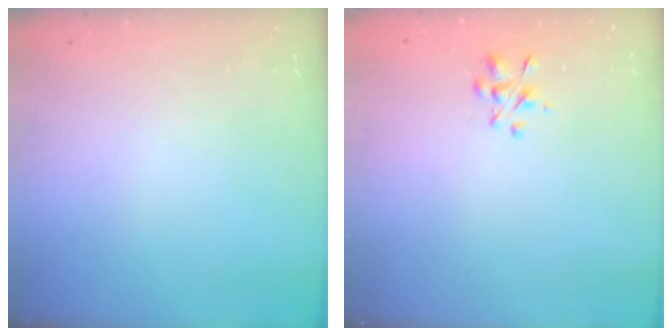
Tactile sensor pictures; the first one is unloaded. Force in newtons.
{"total": 2.9, "press": 2.7, "slide": 1.2}